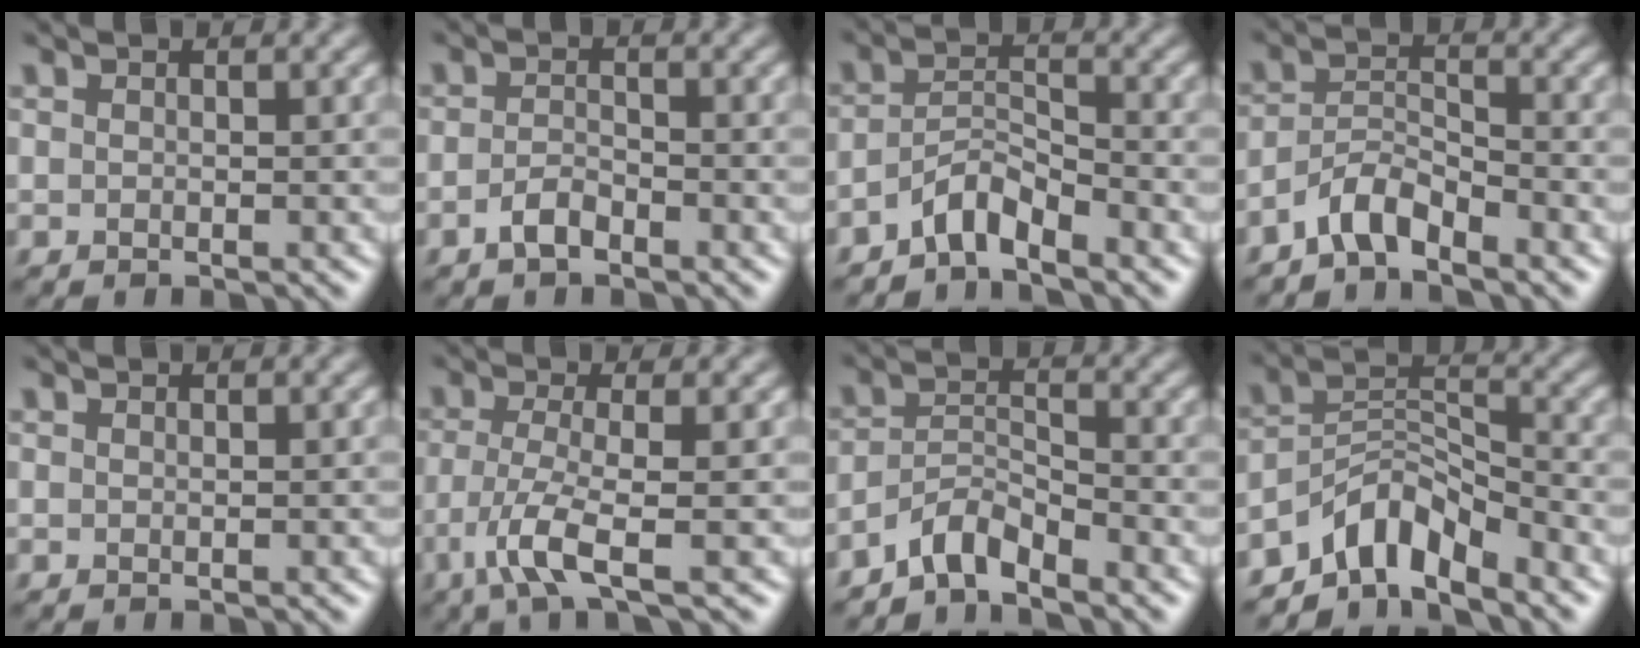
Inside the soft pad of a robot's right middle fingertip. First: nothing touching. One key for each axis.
{"total": 1.8, "fx": -1.2, "fy": 0.8, "fz": 1.1, "tx": -0.024, "ty": 0.004, "tz": -0.026}
{"total": 3.2, "fx": -2.6, "fy": 0.8, "fz": 1.5, "tx": -0.027, "ty": 0.011, "tz": -0.057}
{"total": 3.3, "fx": -2.8, "fy": 1.0, "fz": 1.5, "tx": -0.028, "ty": 0.011, "tz": -0.062}
{"total": 0.0}
{"total": 4.1, "fx": -1.9, "fy": 0.6, "fz": 3.6, "tx": -0.079, "ty": -0.009, "tz": -0.045}
{"total": 3.3, "fx": -3.0, "fy": 0.9, "fz": 1.3, "tx": -0.023, "ty": 0.009, "tz": -0.066}
{"total": 5.8, "fx": -4.6, "fy": 2.2, "fz": 2.7, "tx": -0.032, "ty": 0.005, "tz": -0.096}